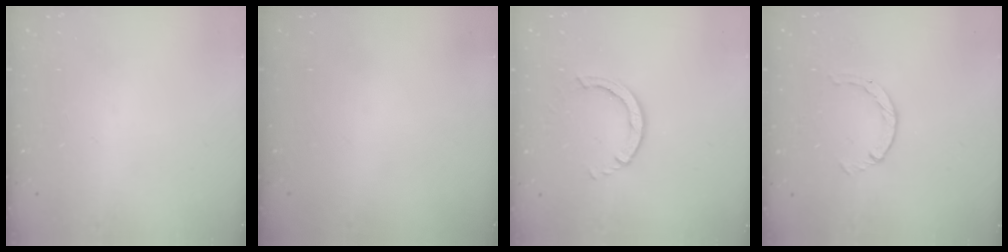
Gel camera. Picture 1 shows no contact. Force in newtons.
{"total": 0.0}
{"total": 3.1, "press": 3.1, "slide": 0.3}
{"total": 2.1, "press": 2.1, "slide": 0.3}